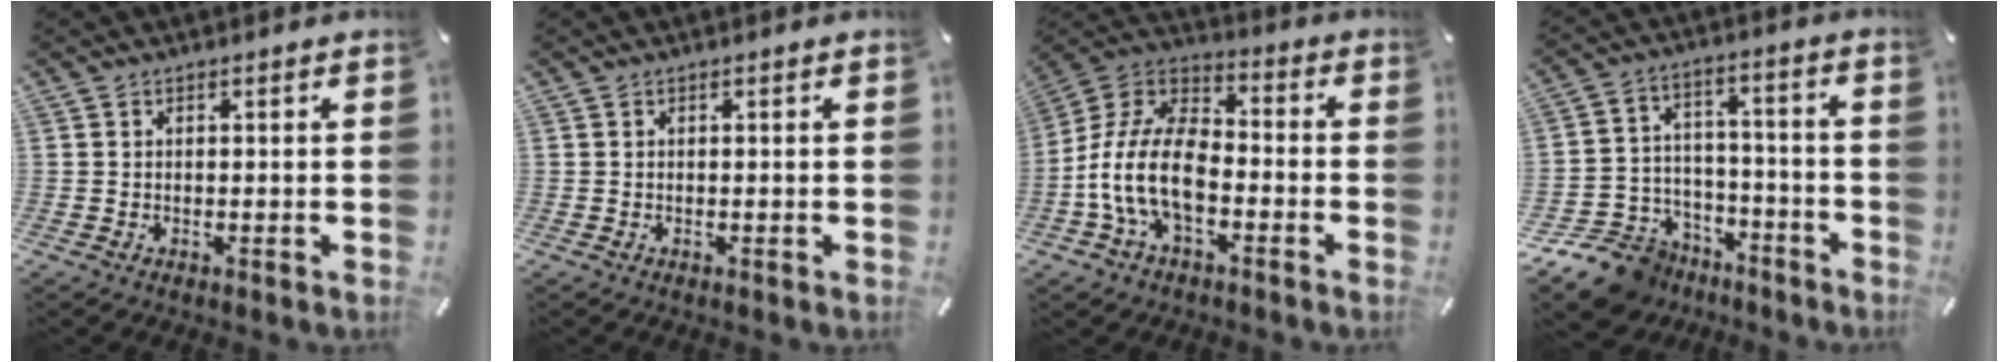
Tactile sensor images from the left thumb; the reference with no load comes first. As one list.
[{"total": 0.0}, {"total": 14.2, "force": [-6.0, 8.2, 10.0], "torque": [-0.220, 0.019, -0.117]}, {"total": 14.0, "force": [-9.9, 9.0, 4.3], "torque": [-0.075, 0.065, -0.167]}]